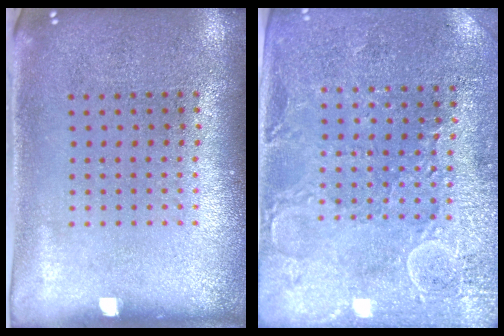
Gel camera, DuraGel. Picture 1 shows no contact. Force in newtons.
{"total": 2.8, "press": 2.8, "slide": 0.5}